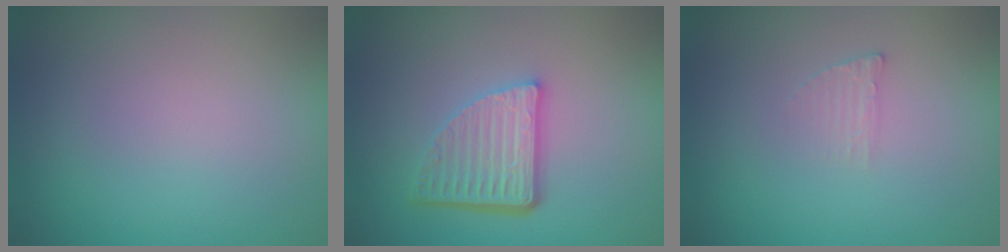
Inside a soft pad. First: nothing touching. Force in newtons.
{"total": 5.0, "press": 3.6, "slide": 3.6}
{"total": 1.0, "press": 1.0, "slide": 0.2}